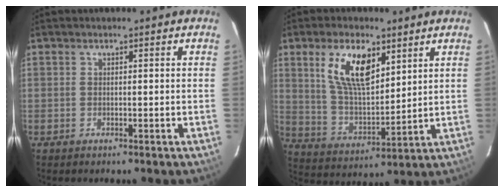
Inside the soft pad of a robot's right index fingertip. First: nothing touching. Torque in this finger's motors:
{"motor_torque": [0.70, 0.44, 0.68, 0.11]}